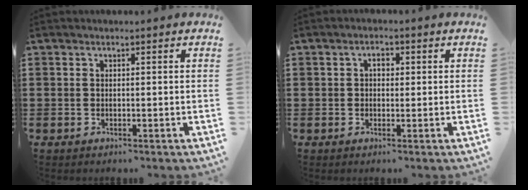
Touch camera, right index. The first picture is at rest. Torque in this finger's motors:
{"motor_torque": [0.55, 0.38, 0.01, 0.04]}